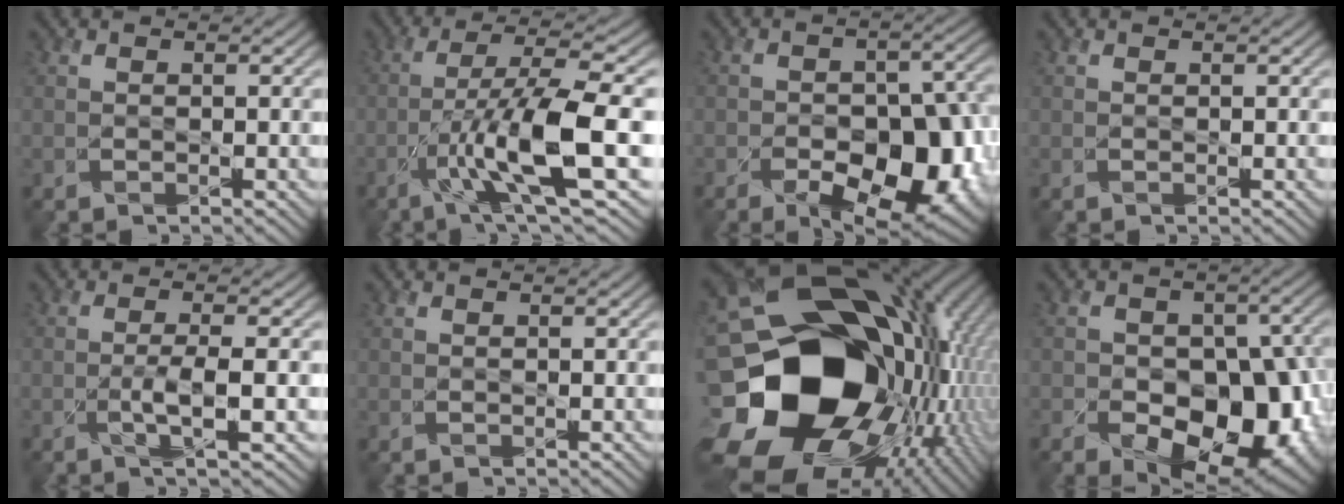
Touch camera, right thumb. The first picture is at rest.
{"total": 12.4, "force": [-4.1, 2.7, 11.4], "torque": [-0.196, 0.002, -0.077]}
{"total": 14.5, "force": [-6.3, 8.4, 9.9], "torque": [-0.119, -0.023, -0.085]}
{"total": 0.0}
{"total": 3.5, "force": [-1.0, 0.4, 3.3], "torque": [-0.060, -0.001, -0.024]}
{"total": 0.0}
{"total": 23.1, "force": [-4.3, 17.4, 14.5], "torque": [-0.316, -0.067, -0.043]}
{"total": 13.4, "force": [-4.8, 8.4, 9.2], "torque": [-0.109, -0.029, -0.068]}